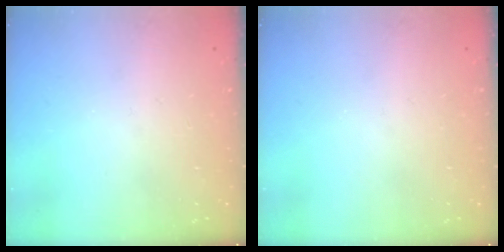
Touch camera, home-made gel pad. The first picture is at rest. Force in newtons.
{"total": 0.0}